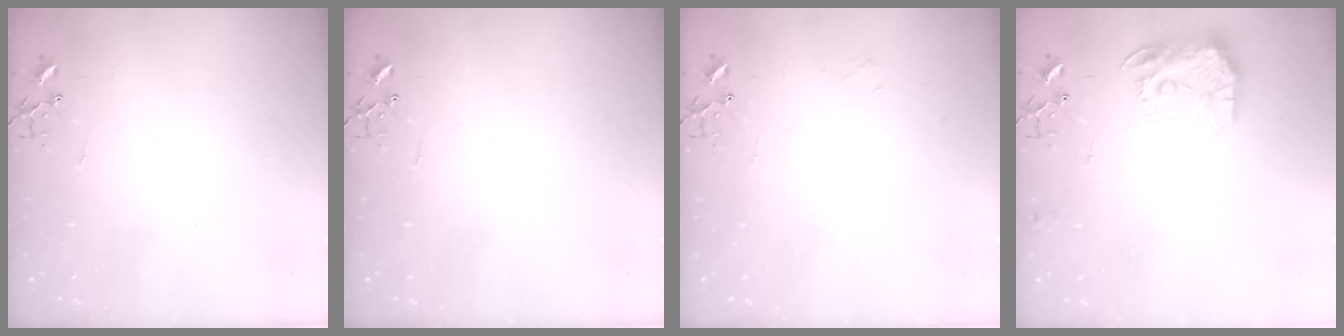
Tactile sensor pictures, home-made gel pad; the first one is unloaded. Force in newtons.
{"total": 0.0}
{"total": 3.5, "press": 3.5, "slide": 0.6}
{"total": 14.6, "press": 14.6, "slide": 1.0}